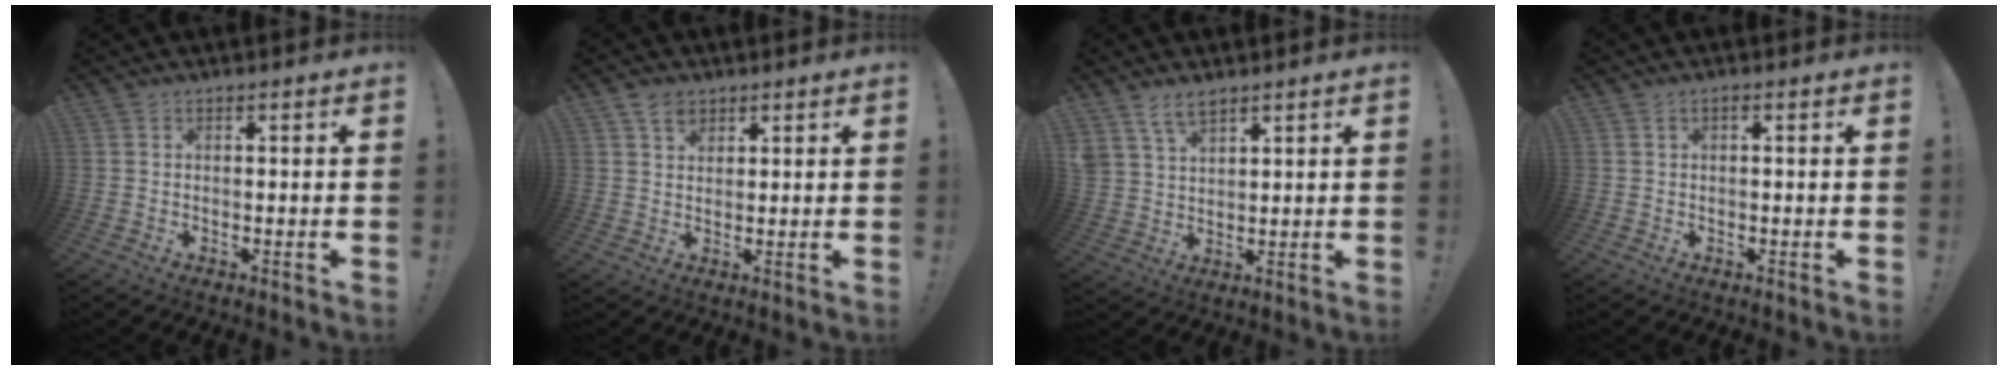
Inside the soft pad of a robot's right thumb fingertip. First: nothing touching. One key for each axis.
{"total": 4.7, "fx": 3.0, "fy": 3.1, "fz": 2.0, "tx": -0.028, "ty": -0.009, "tz": 0.054}
{"total": 6.5, "fx": 4.8, "fy": 3.3, "fz": 3.0, "tx": -0.061, "ty": -0.017, "tz": 0.092}
{"total": 0.8, "fx": 0.0, "fy": 0.4, "fz": 0.7, "tx": -0.018, "ty": 0.003, "tz": 0.000}